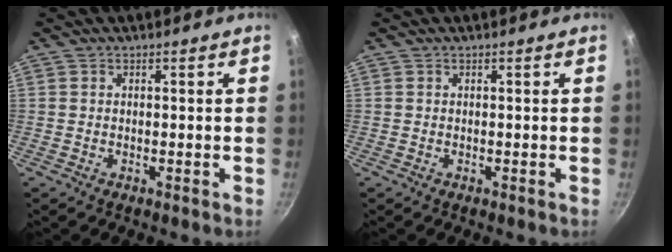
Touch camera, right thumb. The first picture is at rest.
{"total": 0.0}